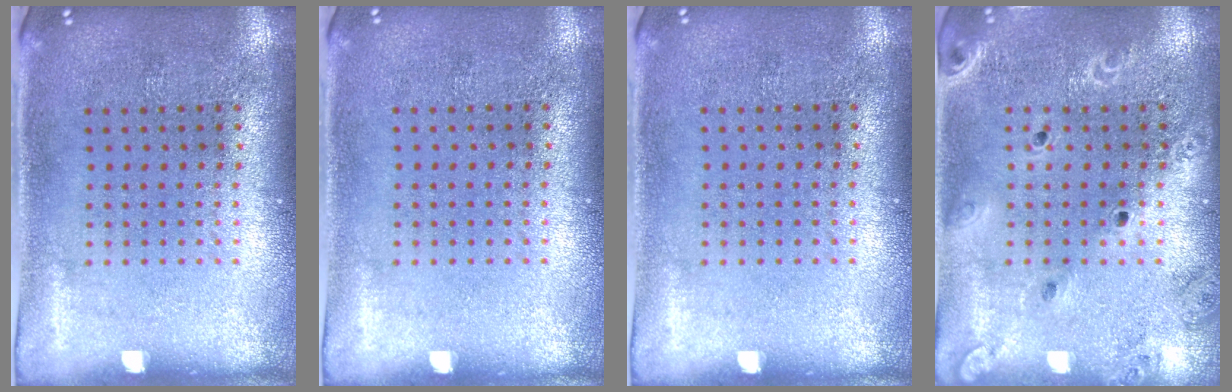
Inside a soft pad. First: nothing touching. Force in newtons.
{"total": 0.0}
{"total": 0.0}
{"total": 1.9, "press": 1.8, "slide": 0.7}